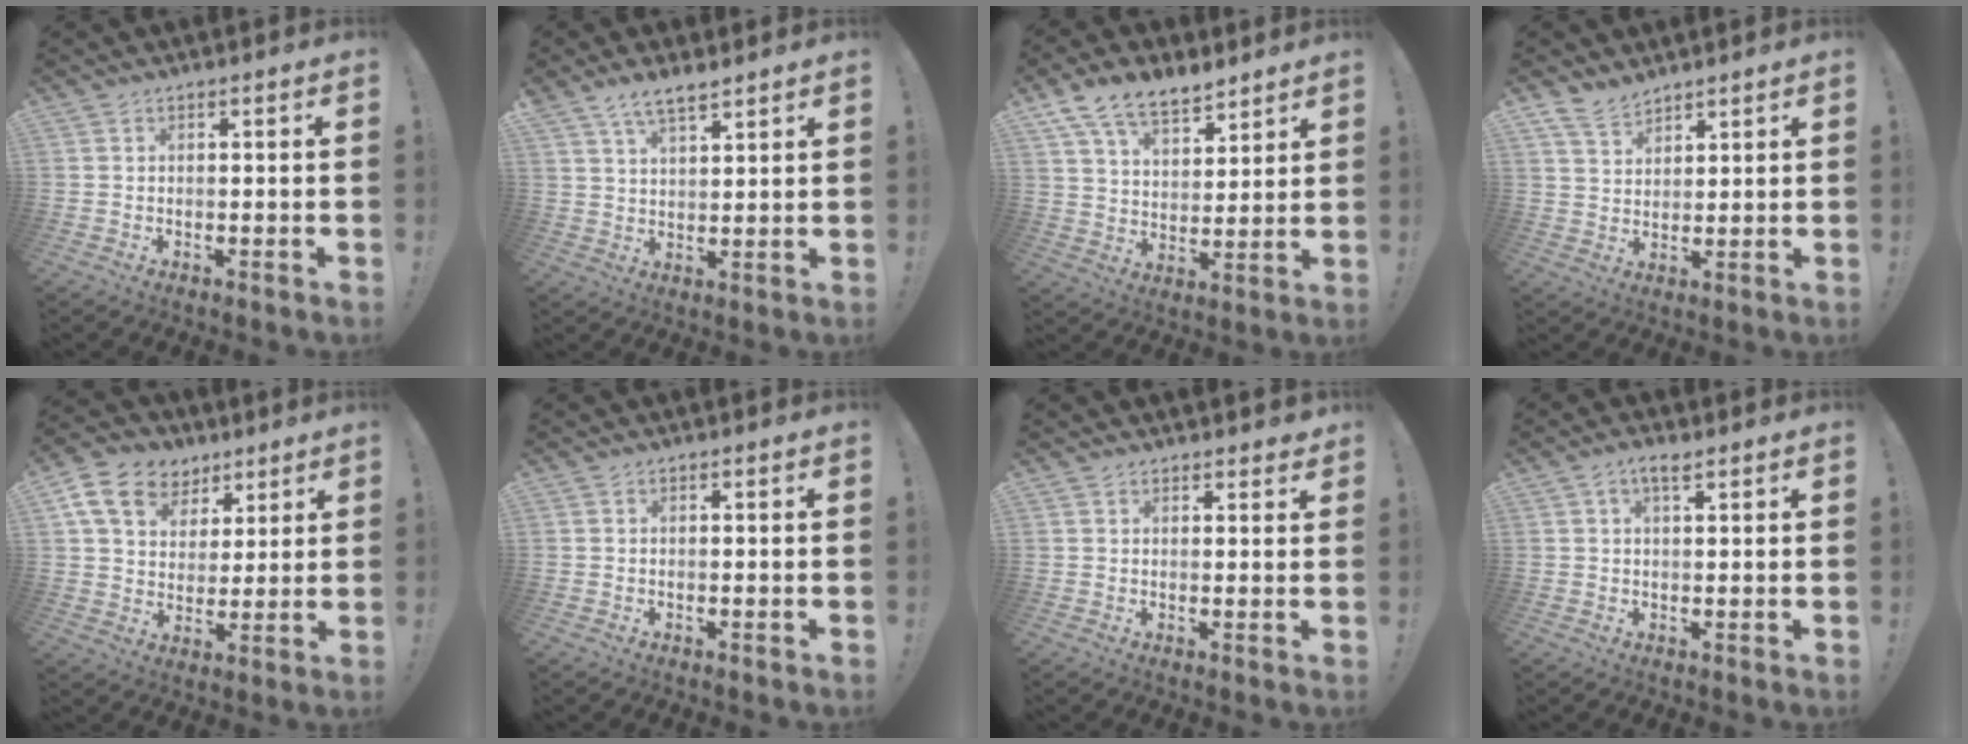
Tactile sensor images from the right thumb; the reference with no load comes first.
{"total": 6.0, "force": [4.8, 1.9, 3.0], "torque": [-0.045, -0.027, 0.087]}
{"total": 12.2, "force": [8.8, 6.2, 5.7], "torque": [-0.102, -0.051, 0.168]}
{"total": 6.4, "force": [5.4, 2.8, 1.9], "torque": [-0.044, -0.028, 0.106]}
{"total": 14.6, "force": [7.3, 10.7, 6.7], "torque": [-0.102, -0.034, 0.143]}
{"total": 0.0}
{"total": 2.2, "force": [1.7, 1.3, 0.4], "torque": [0.013, -0.014, 0.029]}
{"total": 3.5, "force": [1.7, 1.3, 2.8], "torque": [-0.049, 0.000, 0.027]}